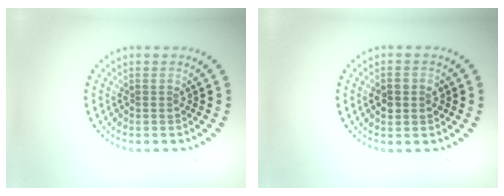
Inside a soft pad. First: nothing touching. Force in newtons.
{"total": 2.7, "press": 2.7, "slide": 0.2}